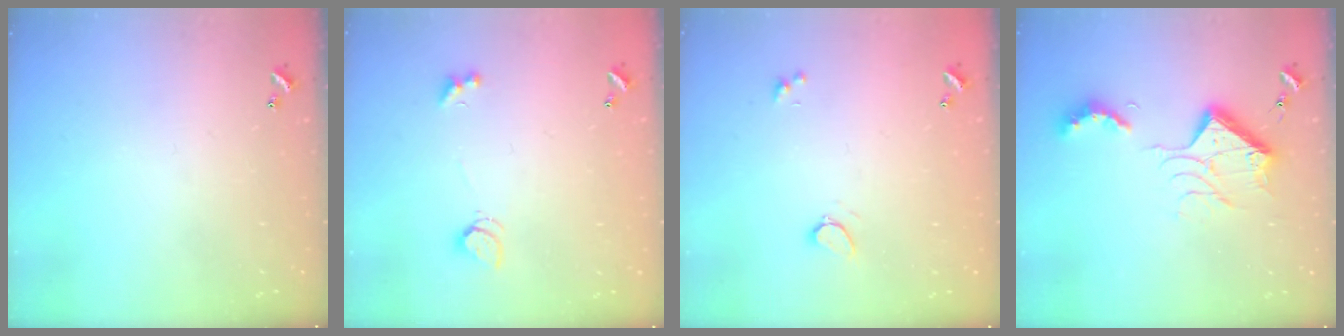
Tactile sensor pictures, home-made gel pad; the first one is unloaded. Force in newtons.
{"total": 2.5, "press": 2.4, "slide": 0.6}
{"total": 0.9, "press": 0.6, "slide": 0.6}
{"total": 13.7, "press": 13.6, "slide": 1.6}